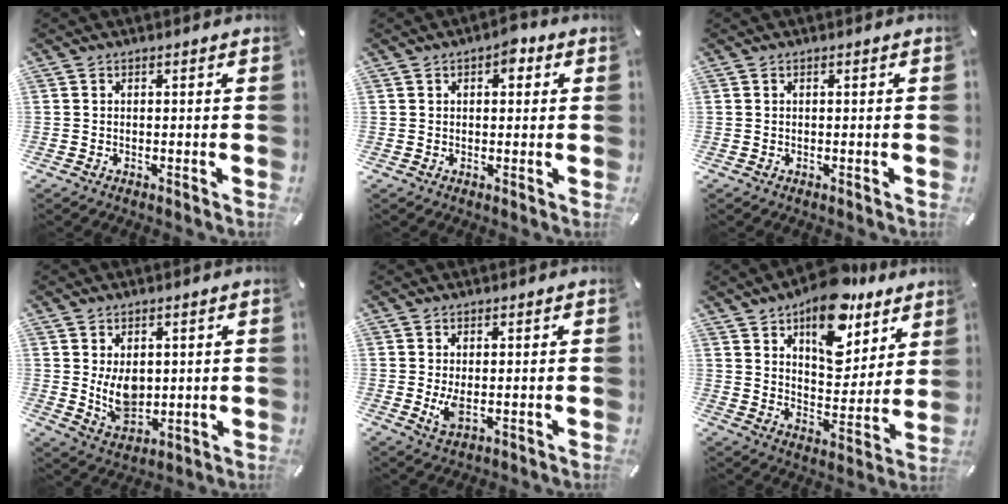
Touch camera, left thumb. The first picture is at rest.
{"total": 3.4, "force": [1.4, 2.2, 2.3], "torque": [-0.026, 0.001, 0.016]}
{"total": 0.0}
{"total": 7.7, "force": [1.7, 5.6, 5.0], "torque": [-0.095, -0.016, 0.027]}
{"total": 4.1, "force": [0.1, 1.9, 3.6], "torque": [-0.076, -0.008, -0.002]}
{"total": 16.8, "force": [12.0, 8.8, 7.9], "torque": [-0.111, -0.081, 0.208]}